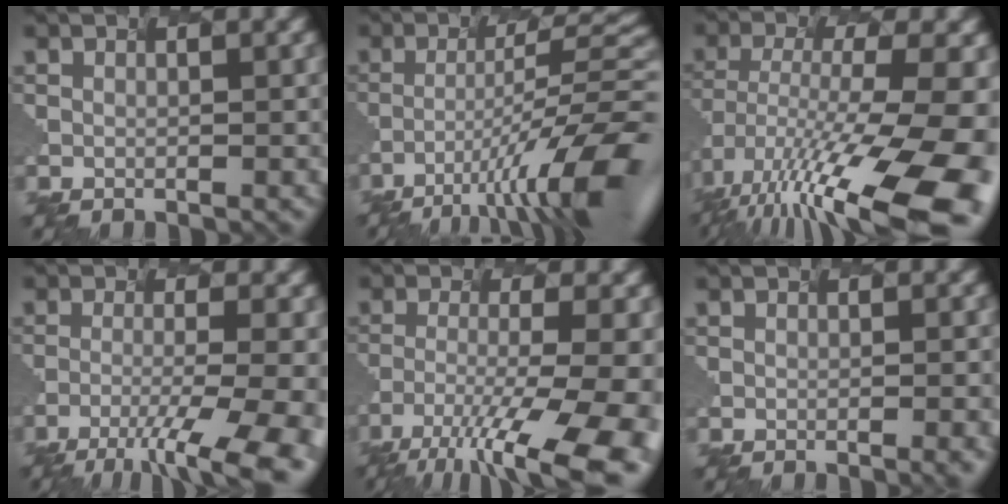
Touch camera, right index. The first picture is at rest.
{"total": 11.3, "force": [-6.9, 1.1, 8.8], "torque": [-0.157, -0.005, -0.077]}
{"total": 14.7, "force": [-8.2, 3.9, 11.5], "torque": [-0.238, -0.026, -0.094]}
{"total": 8.5, "force": [-5.6, 1.1, 6.3], "torque": [-0.121, -0.015, -0.055]}
{"total": 12.3, "force": [-8.6, 2.4, 8.5], "torque": [-0.182, -0.030, -0.100]}
{"total": 2.1, "force": [-0.8, 0.5, 1.8], "torque": [-0.010, 0.004, 0.004]}